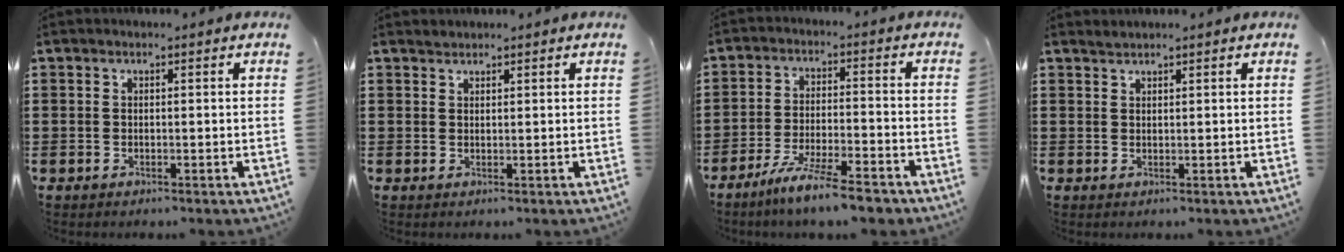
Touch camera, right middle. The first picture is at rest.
{"total": 0.8, "force": [0.7, 0.2, -0.2], "torque": [0.002, -0.001, 0.015]}
{"total": 7.7, "force": [-6.4, 0.2, 4.3], "torque": [-0.084, -0.007, -0.120]}
{"total": 0.8, "force": [0.8, -0.1, -0.1], "torque": [0.000, -0.002, 0.016]}